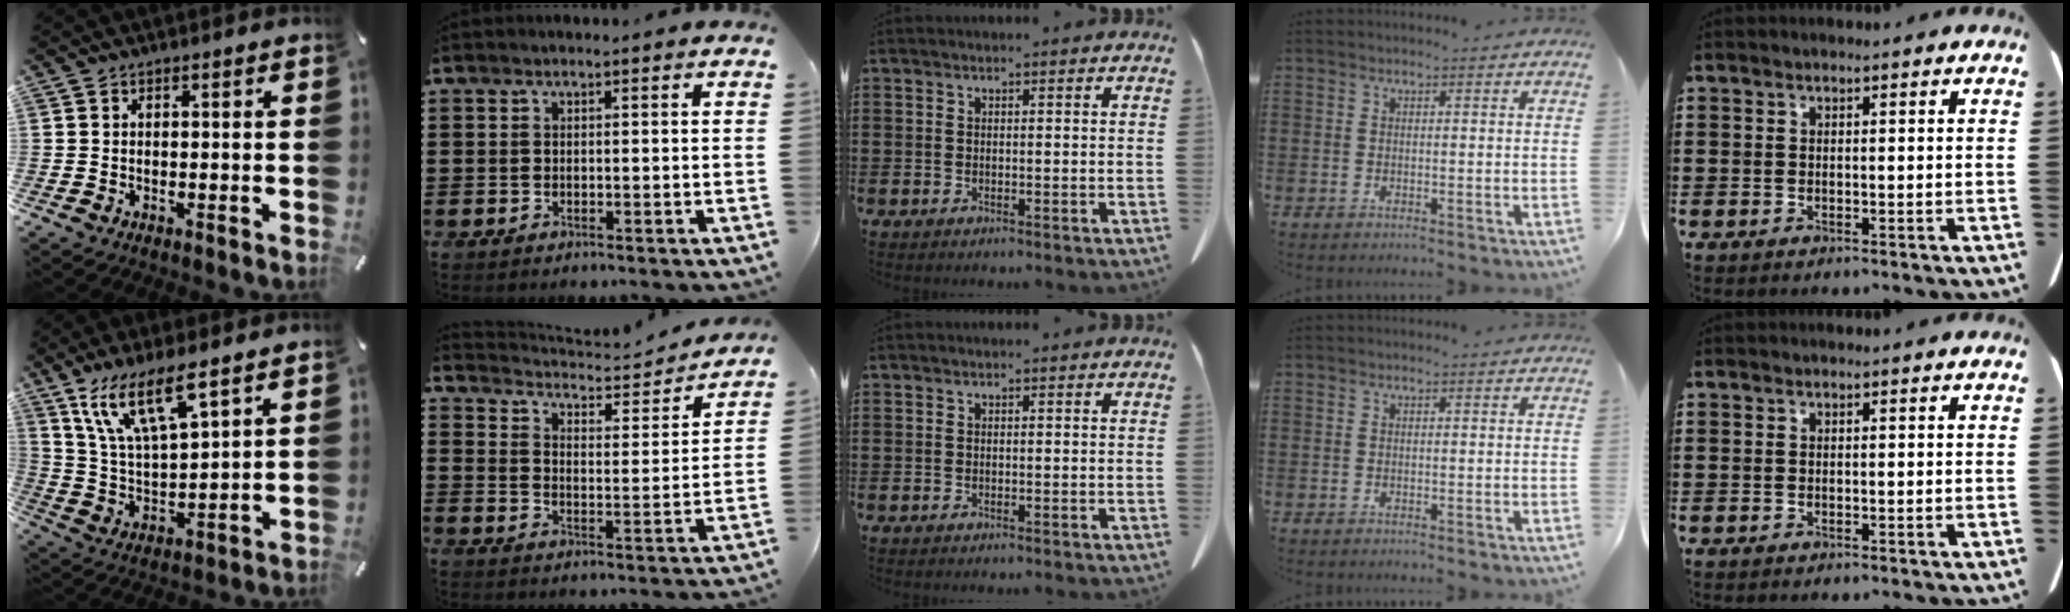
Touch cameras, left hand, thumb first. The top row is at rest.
{"thumb": {"total": 13.7, "force": [9.1, 4.2, 9.3], "torque": [-0.208, -0.034, 0.162]}, "index": {"total": 3.7, "force": [3.6, 0.6, 0.4], "torque": [-0.034, -0.030, 0.054]}}